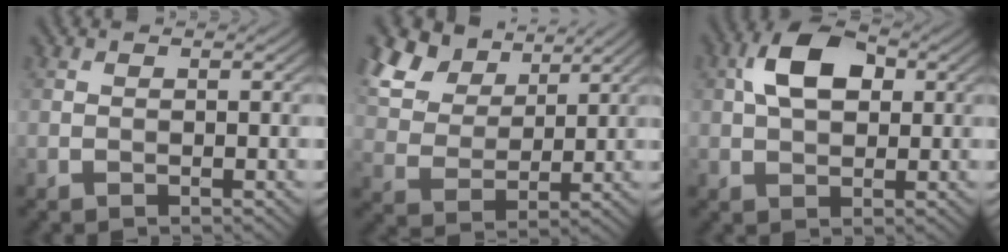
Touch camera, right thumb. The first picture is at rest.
{"total": 11.1, "force": [6.8, 6.4, 5.9], "torque": [-0.185, 0.020, 0.131]}
{"total": 7.5, "force": [1.9, 4.4, 5.7], "torque": [-0.110, 0.015, 0.025]}